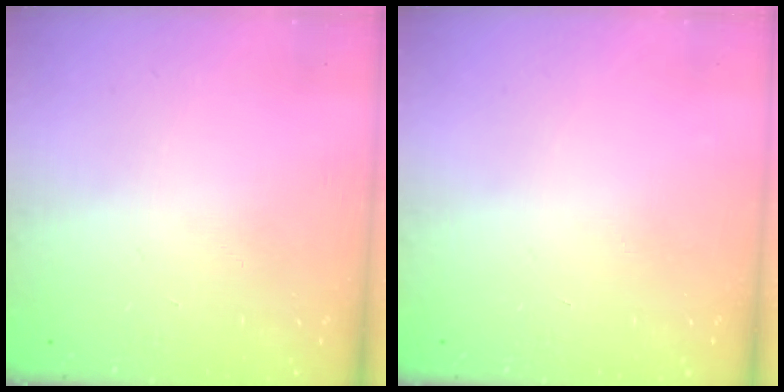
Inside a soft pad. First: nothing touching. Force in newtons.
{"total": 0.0}